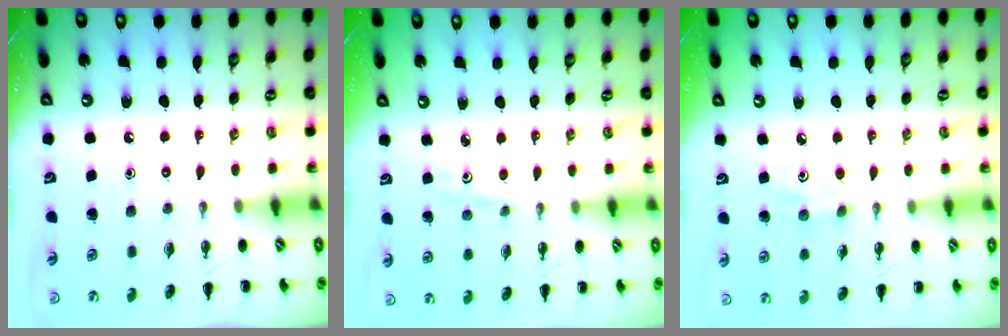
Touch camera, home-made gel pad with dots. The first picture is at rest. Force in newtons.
{"total": 2.0, "press": 1.9, "slide": 0.7}
{"total": 3.1, "press": 3.0, "slide": 0.9}